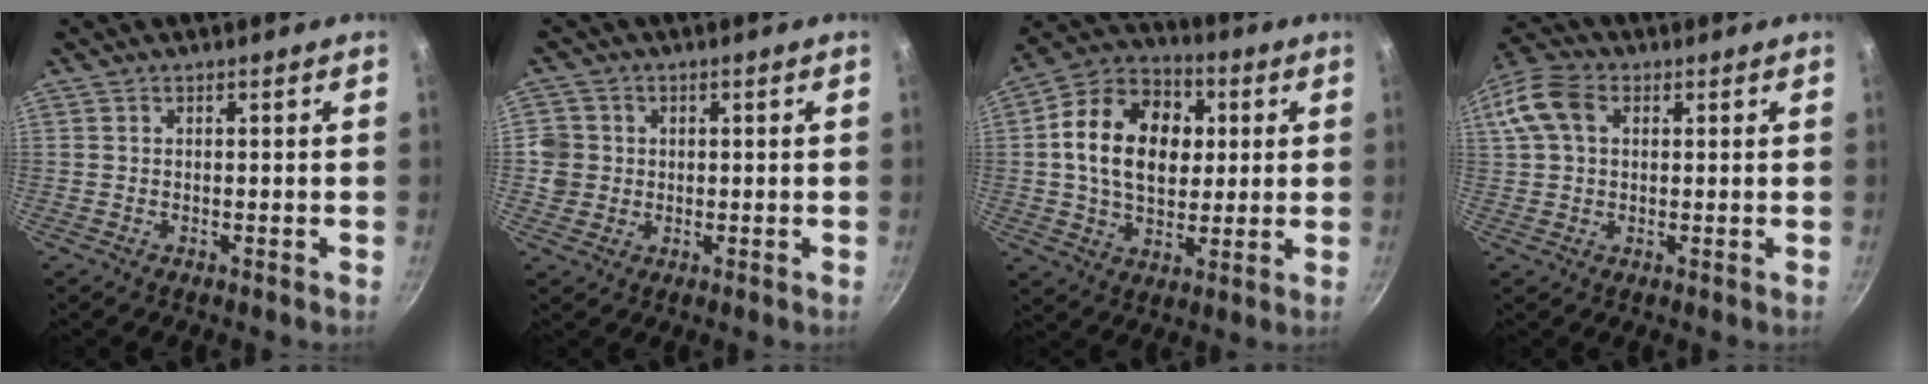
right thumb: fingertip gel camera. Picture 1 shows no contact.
{"total": 5.0, "force": [0.2, 4.8, 1.3], "torque": [0.005, 0.010, -0.001]}
{"total": 17.9, "force": [2.6, 12.7, 12.4], "torque": [-0.178, 0.015, 0.032]}
{"total": 10.2, "force": [2.7, 7.1, 6.8], "torque": [-0.139, 0.024, 0.039]}